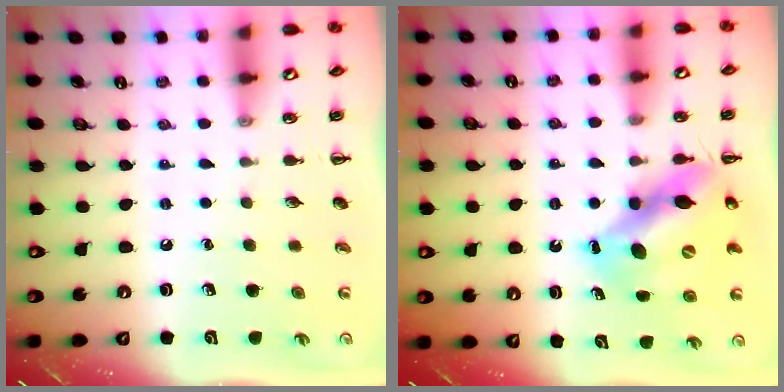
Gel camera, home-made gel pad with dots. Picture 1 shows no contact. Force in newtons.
{"total": 12.0, "press": 11.7, "slide": 2.8}